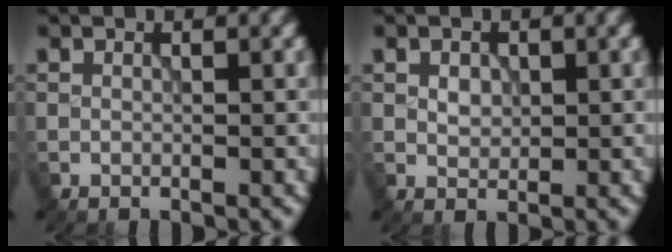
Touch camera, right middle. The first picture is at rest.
{"total": 1.4, "force": [0.3, 1.1, 0.9], "torque": [-0.015, -0.001, 0.007]}